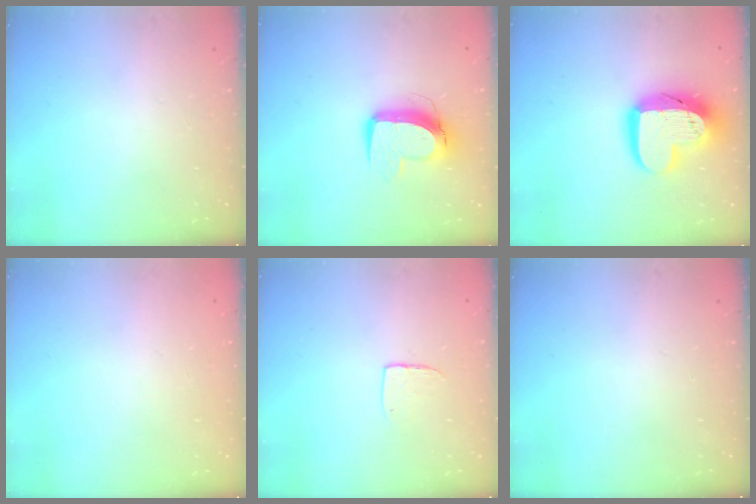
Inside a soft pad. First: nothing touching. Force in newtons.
{"total": 10.9, "press": 10.9, "slide": 1.2}
{"total": 17.0, "press": 17.0, "slide": 1.3}
{"total": 0.0}
{"total": 5.9, "press": 5.9, "slide": 0.5}
{"total": 0.0}